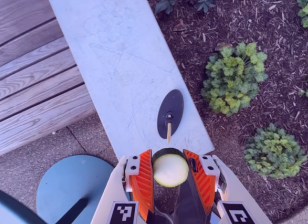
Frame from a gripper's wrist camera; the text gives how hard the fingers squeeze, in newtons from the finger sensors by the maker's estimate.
{"total": 10.5, "left": 10.7, "right": 10.4}